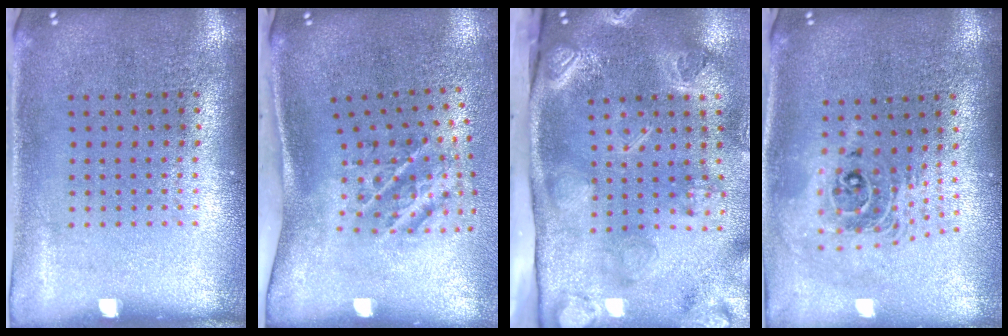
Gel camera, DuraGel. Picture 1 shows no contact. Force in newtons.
{"total": 2.3, "press": 1.3, "slide": 1.9}
{"total": 4.6, "press": 3.2, "slide": 3.2}
{"total": 2.0, "press": 1.6, "slide": 1.3}